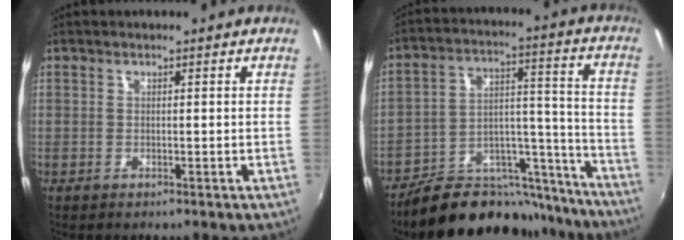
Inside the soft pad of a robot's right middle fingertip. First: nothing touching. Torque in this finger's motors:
{"motor_torque": [1.10, -1.04, 0.30, 0.18]}